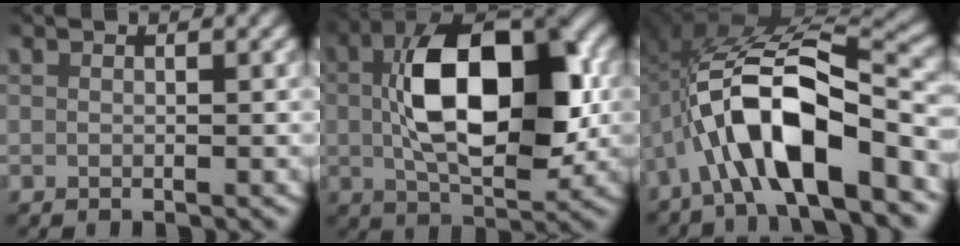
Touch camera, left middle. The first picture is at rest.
{"total": 13.2, "force": [0.6, 7.0, 11.2], "torque": [-0.191, -0.013, 0.014]}
{"total": 11.9, "force": [-1.8, 6.5, 9.8], "torque": [-0.197, -0.016, -0.020]}